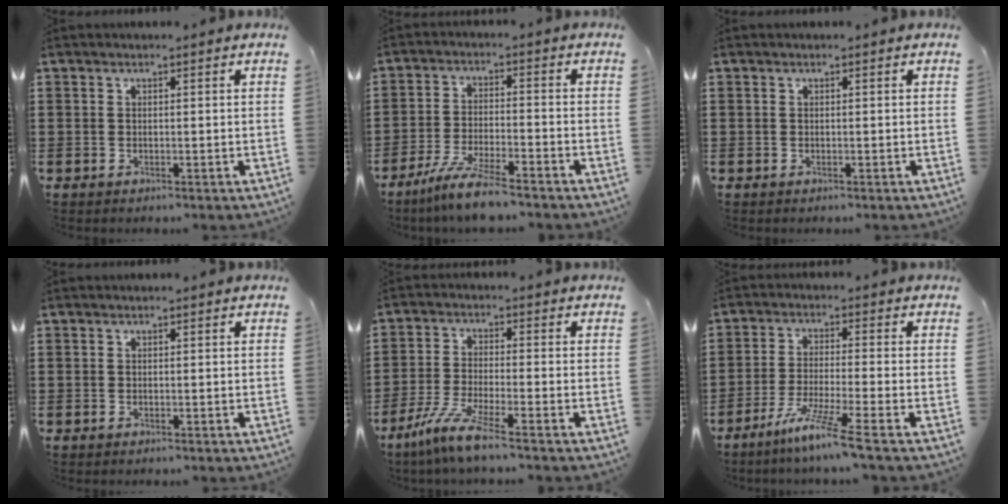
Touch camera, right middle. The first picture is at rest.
{"total": 6.9, "force": [-5.8, 0.1, 3.9], "torque": [-0.086, -0.016, -0.111]}
{"total": 0.0}
{"total": 0.0}
{"total": 6.6, "force": [-4.9, 0.0, 4.4], "torque": [-0.104, -0.019, -0.098]}
{"total": 6.9, "force": [-5.2, -0.8, 4.6], "torque": [-0.095, -0.019, -0.100]}